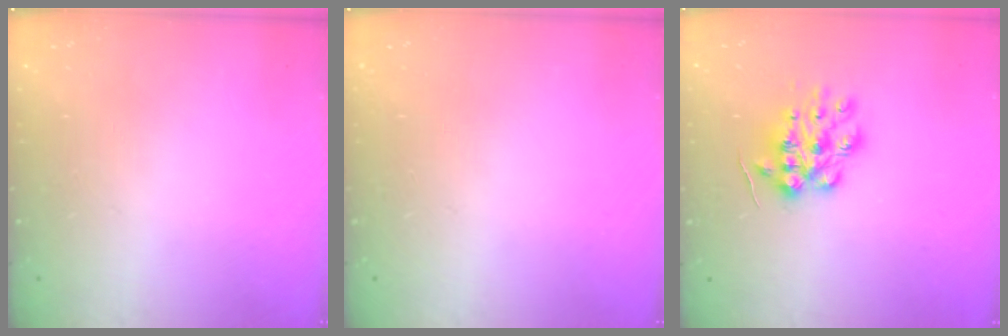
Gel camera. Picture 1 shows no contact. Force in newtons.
{"total": 0.0}
{"total": 12.8, "press": 12.8, "slide": 0.3}